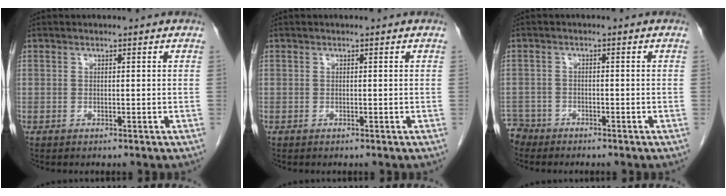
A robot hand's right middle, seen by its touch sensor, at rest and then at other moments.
{"total": 0.0}
{"total": 3.1, "force": [-2.8, 1.1, -0.8], "torque": [0.015, -0.003, -0.057]}